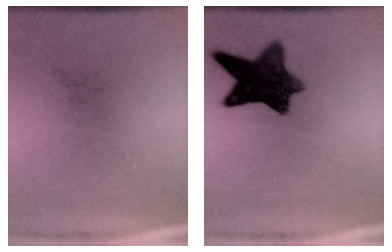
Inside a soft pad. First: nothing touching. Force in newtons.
{"total": 9.8}